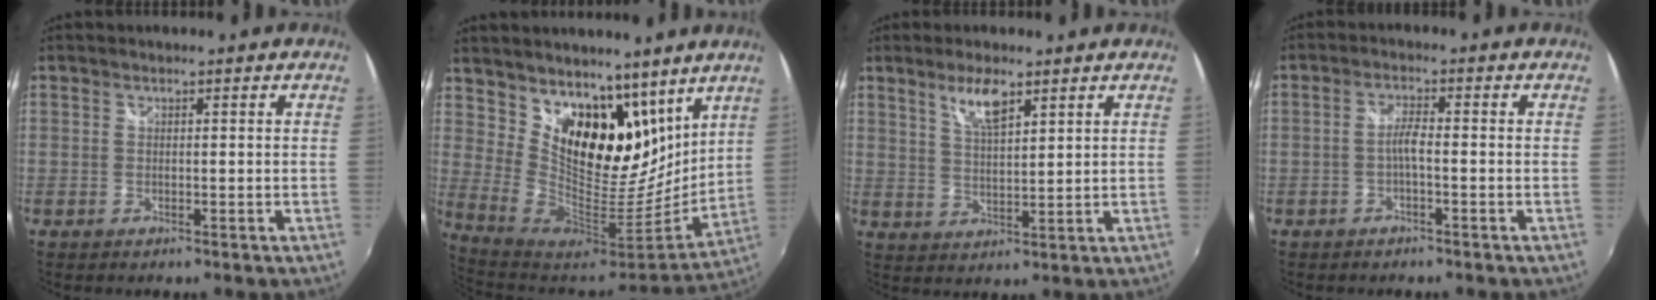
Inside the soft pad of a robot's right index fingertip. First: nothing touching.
{"total": 19.7, "force": [12.4, 11.1, 10.6], "torque": [-0.182, -0.012, 0.228]}
{"total": 5.8, "force": [3.7, 1.6, 4.2], "torque": [-0.077, 0.000, 0.073]}
{"total": 2.5, "force": [-1.0, 0.2, 2.3], "torque": [-0.048, 0.005, -0.020]}